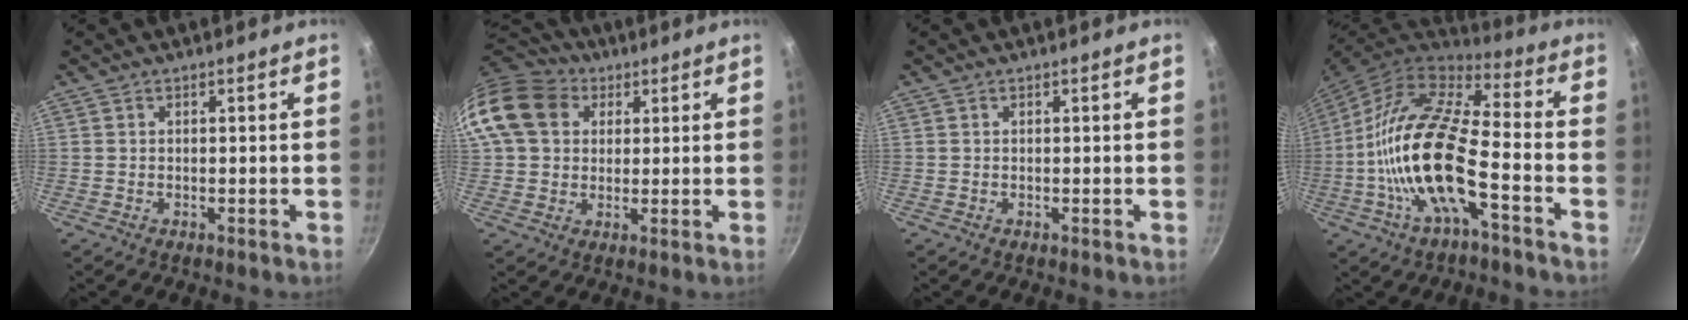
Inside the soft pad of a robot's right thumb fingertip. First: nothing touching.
{"total": 15.5, "force": [5.1, 12.3, 7.9], "torque": [-0.141, 0.019, 0.081]}
{"total": 0.0}
{"total": 19.6, "force": [-5.5, 7.1, 17.5], "torque": [-0.331, 0.038, -0.122]}